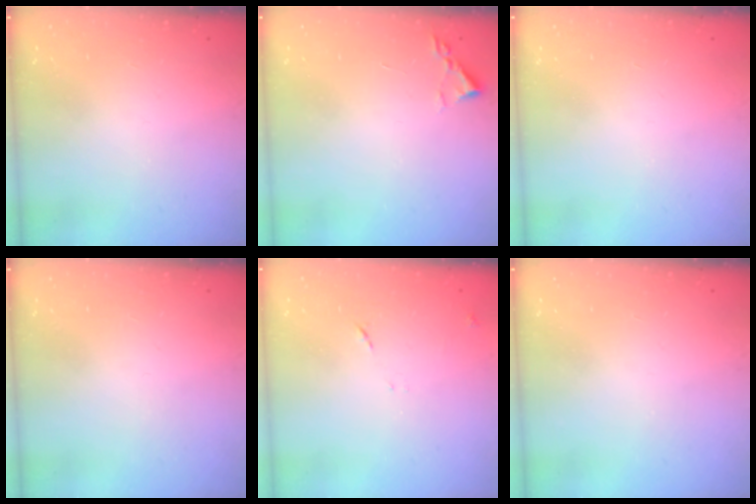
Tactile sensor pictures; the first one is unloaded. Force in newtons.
{"total": 1.8, "press": 1.8, "slide": 0.3}
{"total": 0.0}
{"total": 0.0}
{"total": 8.5, "press": 8.5, "slide": 0.7}
{"total": 0.0}